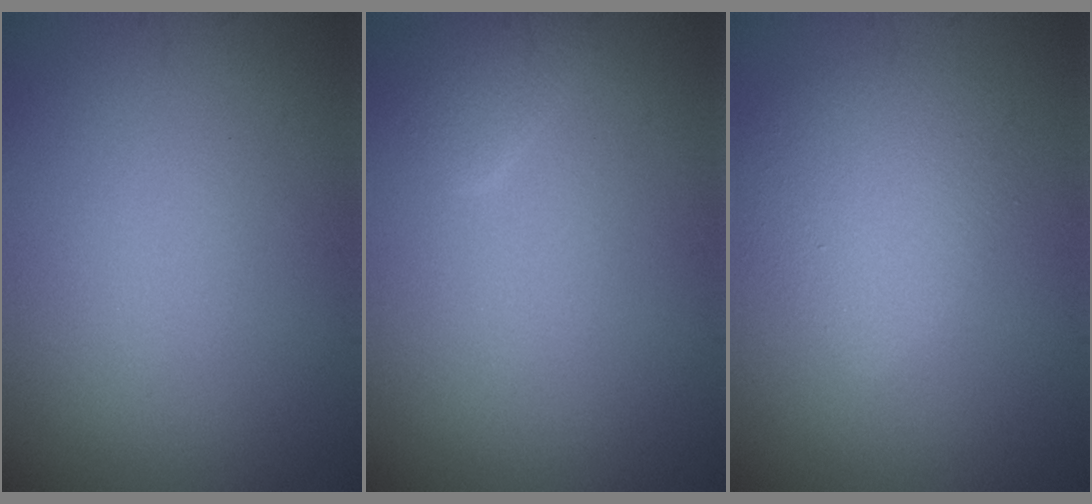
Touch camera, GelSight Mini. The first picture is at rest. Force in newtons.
{"total": 1.6, "press": 1.6, "slide": 0.1}
{"total": 3.6, "press": 3.6, "slide": 0.2}